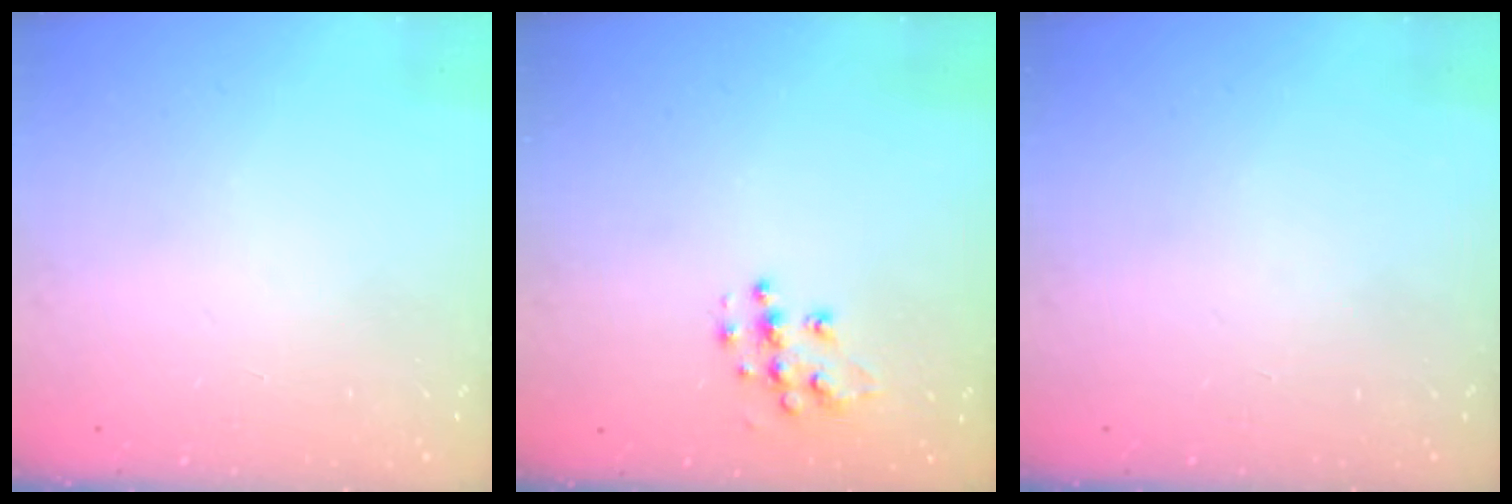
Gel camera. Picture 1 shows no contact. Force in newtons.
{"total": 9.9, "press": 9.9, "slide": 0.7}
{"total": 0.0}